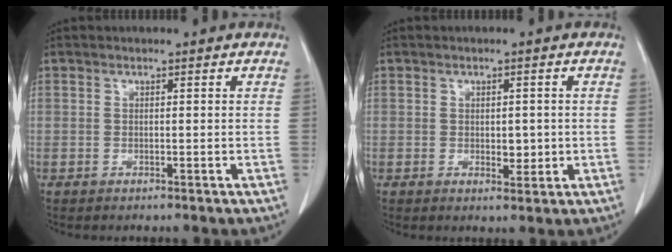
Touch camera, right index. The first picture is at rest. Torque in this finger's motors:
{"motor_torque": [-0.05, 0.15, 0.00, 0.00]}